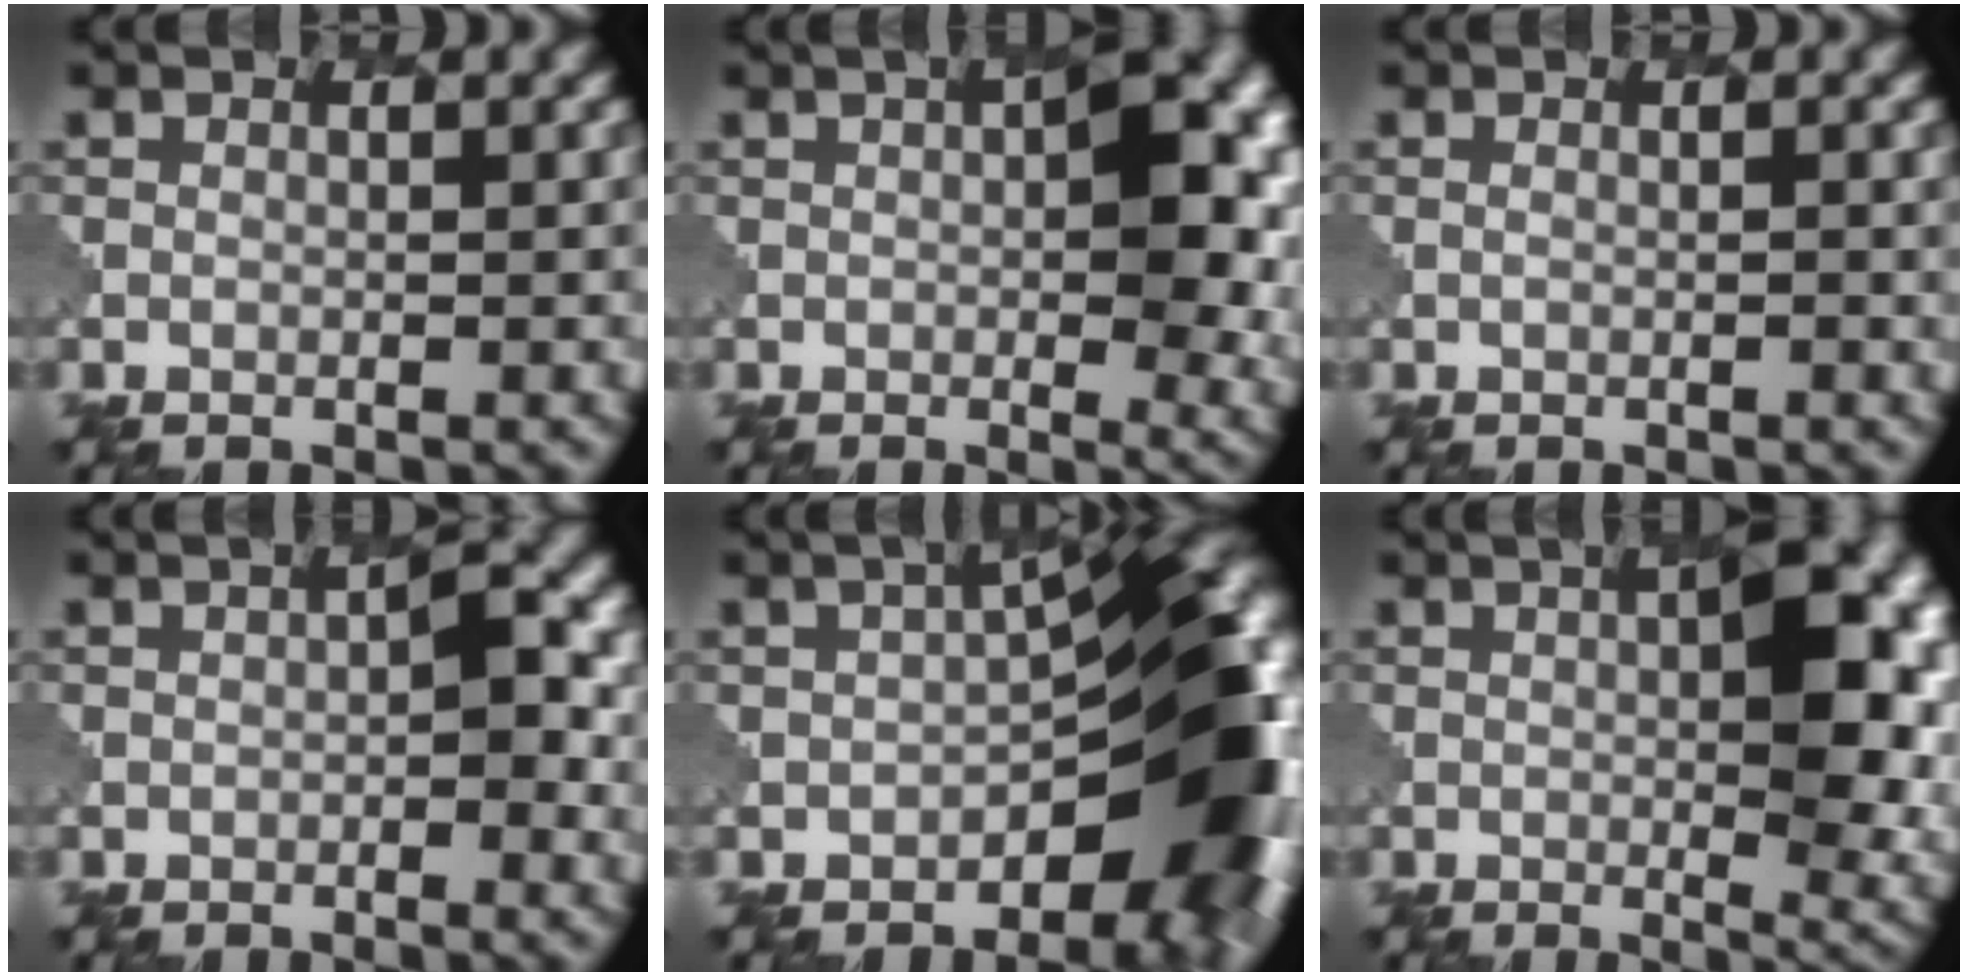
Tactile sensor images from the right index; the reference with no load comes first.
{"total": 7.1, "force": [1.1, 2.5, 6.6], "torque": [-0.078, 0.006, 0.000]}
{"total": 0.9, "force": [0.5, -0.6, -0.4], "torque": [0.006, 0.008, -0.007]}
{"total": 1.8, "force": [0.2, 0.1, 1.7], "torque": [-0.032, 0.011, -0.012]}
{"total": 10.7, "force": [-2.6, 5.3, 9.0], "torque": [-0.090, 0.000, -0.056]}
{"total": 9.0, "force": [1.8, 2.8, 8.3], "torque": [-0.102, 0.002, 0.016]}